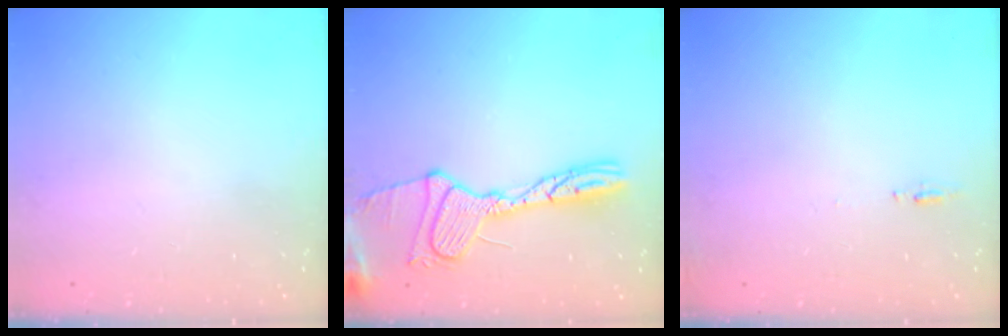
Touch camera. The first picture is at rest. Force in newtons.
{"total": 19.3, "press": 19.2, "slide": 1.8}
{"total": 6.0, "press": 5.7, "slide": 1.9}